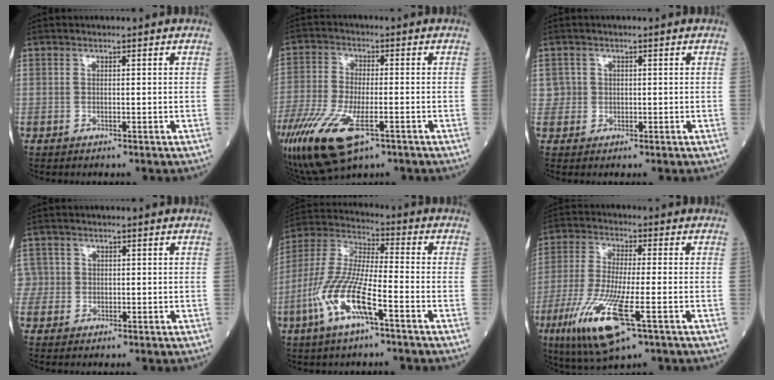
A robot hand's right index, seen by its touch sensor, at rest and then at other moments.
{"total": 16.5, "force": [-8.6, 6.2, 12.6], "torque": [-0.291, -0.037, -0.152]}
{"total": 1.8, "force": [0.2, 1.8, -0.2], "torque": [0.018, 0.005, -0.001]}
{"total": 2.1, "force": [0.2, 2.1, -0.1], "torque": [0.014, 0.010, 0.001]}
{"total": 12.5, "force": [-5.4, 2.4, 11.1], "torque": [-0.244, -0.004, -0.107]}
{"total": 13.7, "force": [-5.8, 2.0, 12.3], "torque": [-0.255, -0.034, -0.102]}